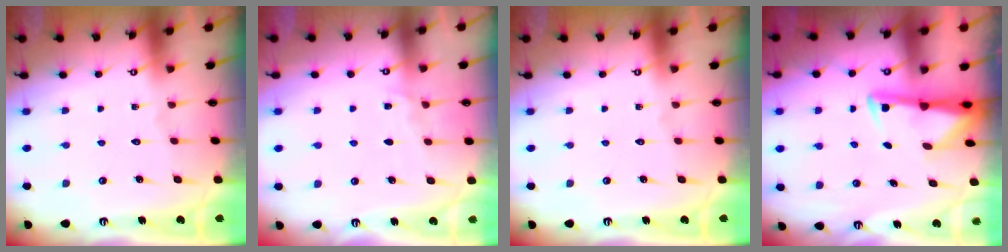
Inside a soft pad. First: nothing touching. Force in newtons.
{"total": 5.0, "press": 5.0, "slide": 0.6}
{"total": 0.0}
{"total": 2.9, "press": 2.8, "slide": 0.5}